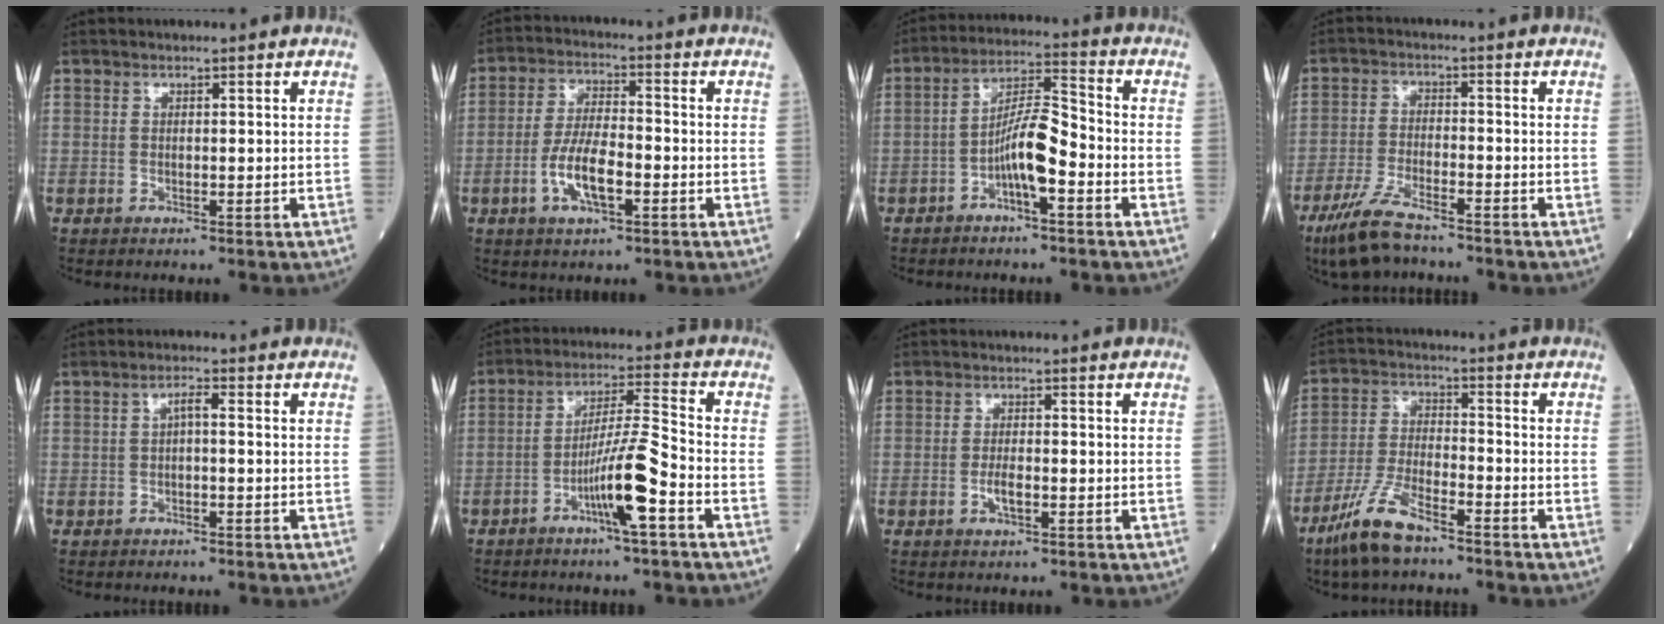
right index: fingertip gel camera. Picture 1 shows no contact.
{"total": 7.5, "force": [-2.6, 2.3, 6.7], "torque": [-0.134, 0.002, -0.050]}
{"total": 7.6, "force": [-2.9, 1.4, 6.9], "torque": [-0.131, 0.021, -0.052]}
{"total": 7.7, "force": [-6.0, 1.4, 4.6], "torque": [-0.105, -0.021, -0.114]}
{"total": 1.9, "force": [-0.1, 0.4, 1.8], "torque": [-0.030, 0.005, -0.004]}
{"total": 8.9, "force": [-4.1, -0.4, 7.8], "torque": [-0.147, 0.006, -0.076]}
{"total": 2.5, "force": [-0.8, 0.7, 2.2], "torque": [-0.040, 0.001, -0.014]}
{"total": 9.3, "force": [-6.8, 1.9, 6.1], "torque": [-0.138, -0.018, -0.133]}